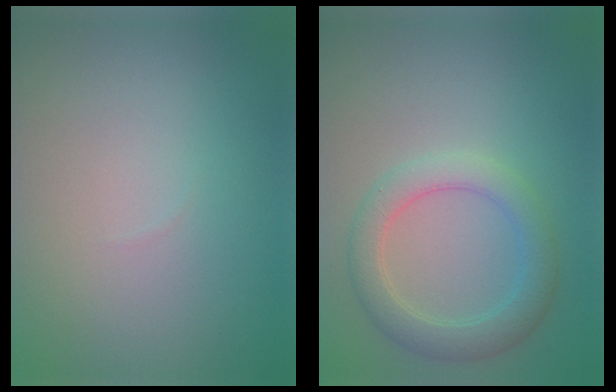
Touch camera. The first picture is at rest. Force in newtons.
{"total": 3.8, "press": 3.8, "slide": 0.1}